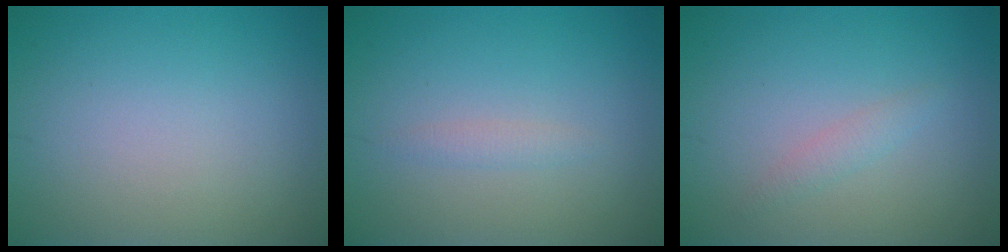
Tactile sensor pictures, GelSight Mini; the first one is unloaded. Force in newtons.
{"total": 0.9, "press": 0.9, "slide": 0.0}
{"total": 1.1, "press": 1.1, "slide": 0.0}